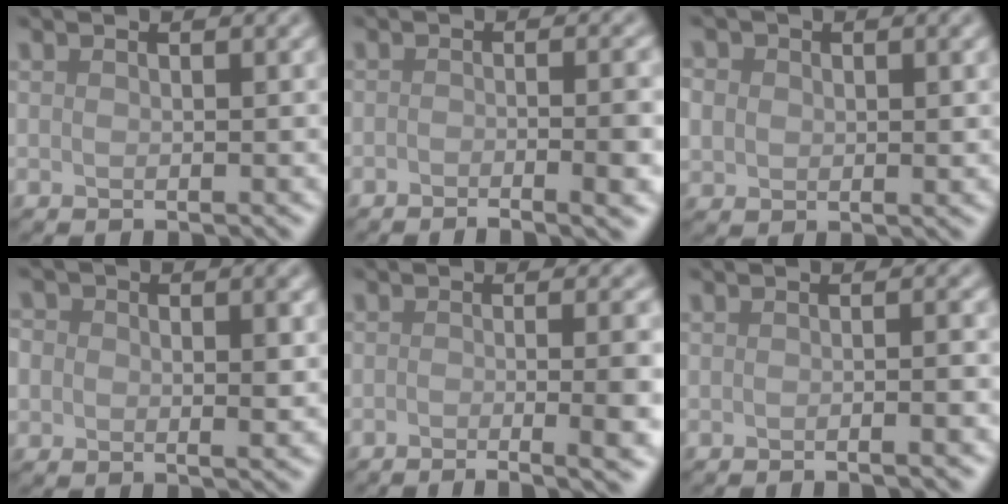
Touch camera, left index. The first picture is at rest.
{"total": 5.6, "force": [-2.4, 1.7, 4.8], "torque": [-0.051, -0.004, -0.031]}
{"total": 3.1, "force": [0.6, 2.7, 1.5], "torque": [-0.031, 0.002, 0.008]}
{"total": 4.4, "force": [0.4, 3.2, 2.9], "torque": [-0.025, 0.003, -0.005]}
{"total": 8.9, "force": [-2.8, 3.5, 7.7], "torque": [-0.056, 0.000, -0.029]}
{"total": 2.6, "force": [-1.0, 0.7, 2.3], "torque": [-0.015, 0.005, -0.018]}